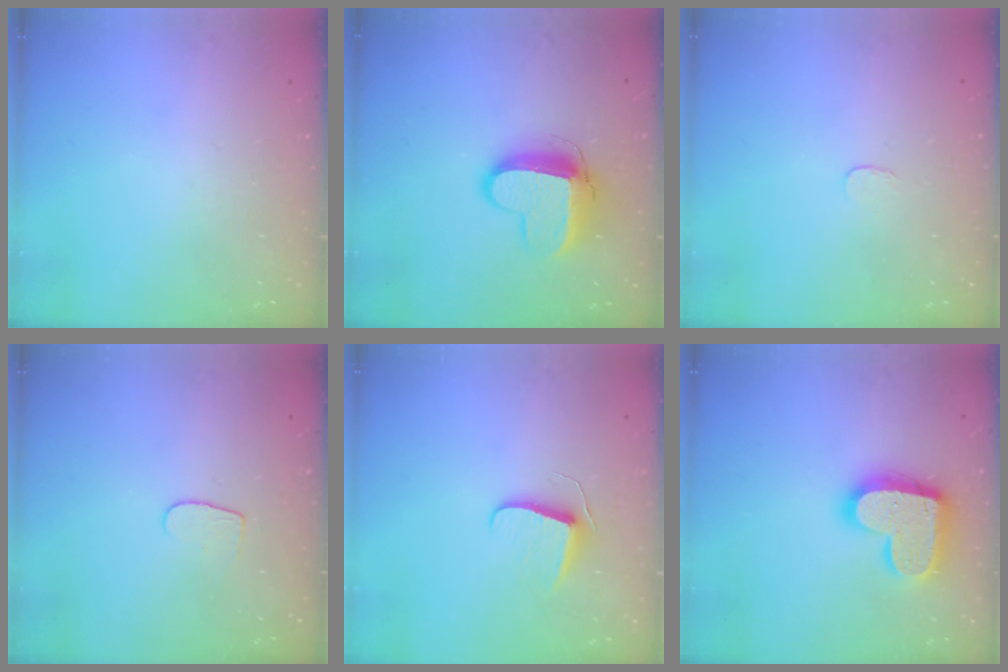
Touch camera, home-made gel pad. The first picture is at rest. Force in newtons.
{"total": 11.6, "press": 11.5, "slide": 1.3}
{"total": 2.6, "press": 2.6, "slide": 0.2}
{"total": 4.3, "press": 4.2, "slide": 0.3}
{"total": 7.5, "press": 7.4, "slide": 0.6}
{"total": 19.3, "press": 19.3, "slide": 1.3}